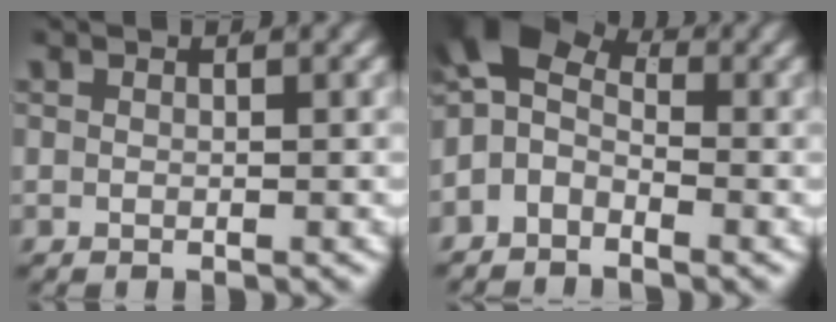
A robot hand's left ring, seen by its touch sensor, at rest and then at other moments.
{"total": 9.1, "force": [1.9, 7.6, 4.5], "torque": [-0.105, -0.006, 0.011]}